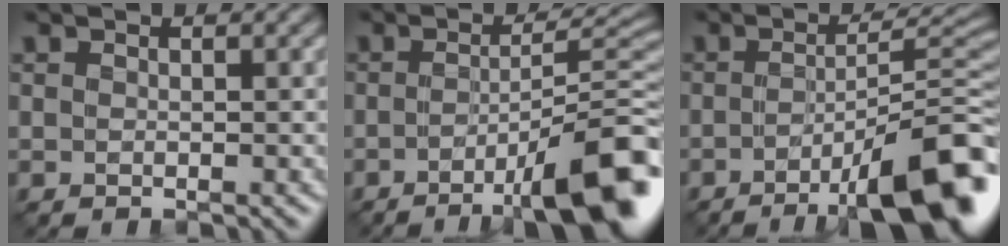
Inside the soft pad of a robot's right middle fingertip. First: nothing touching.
{"total": 10.4, "force": [-5.2, 1.8, 8.9], "torque": [-0.101, 0.011, -0.075]}
{"total": 11.7, "force": [-6.0, 2.3, 9.8], "torque": [-0.119, 0.006, -0.084]}